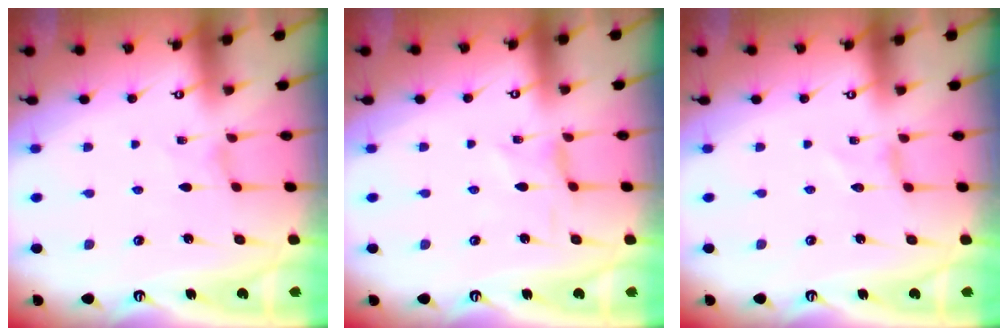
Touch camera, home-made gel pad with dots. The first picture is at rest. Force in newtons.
{"total": 0.0}
{"total": 0.0}